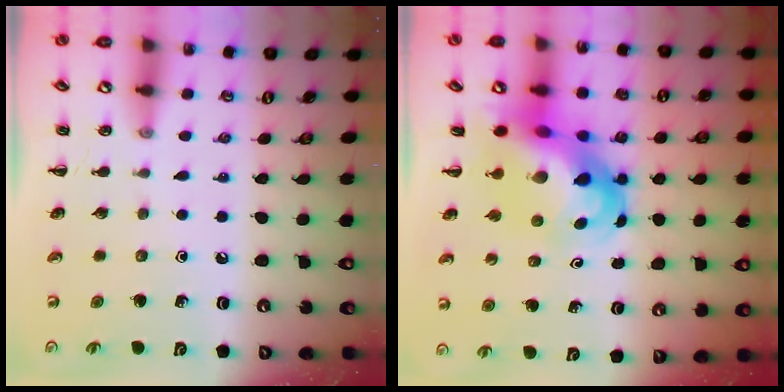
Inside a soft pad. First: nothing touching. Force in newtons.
{"total": 10.1, "press": 9.7, "slide": 2.8}